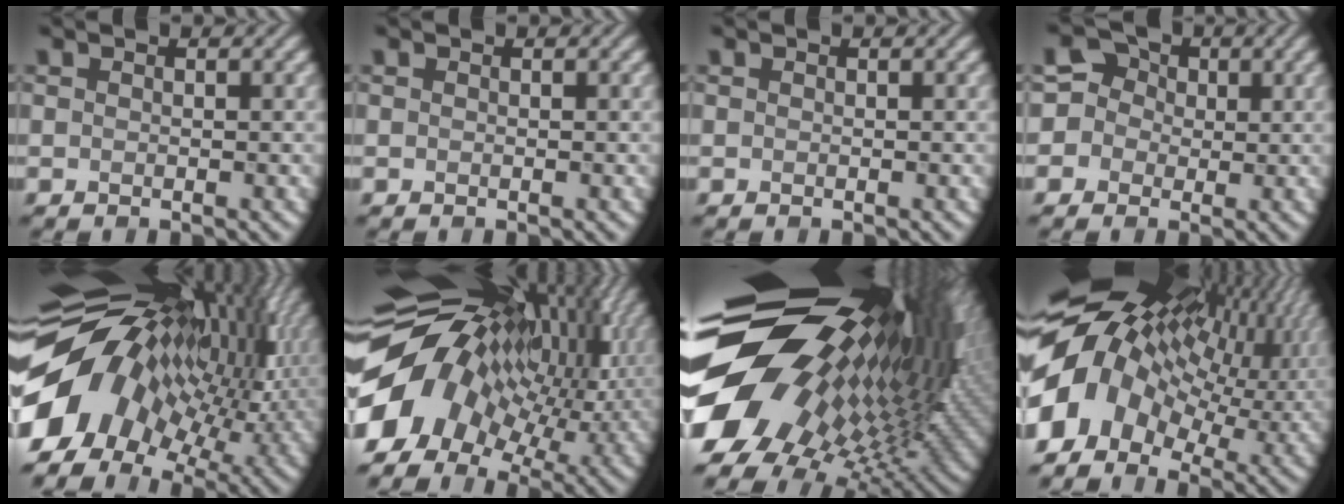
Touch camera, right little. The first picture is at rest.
{"total": 0.0}
{"total": 0.0}
{"total": 4.6, "force": [0.2, 4.5, 1.2], "torque": [-0.013, 0.034, -0.025]}
{"total": 15.1, "force": [-0.2, 10.2, 11.2], "torque": [-0.228, 0.019, -0.009]}
{"total": 13.2, "force": [0.0, 9.4, 9.4], "torque": [-0.190, 0.006, 0.008]}
{"total": 19.2, "force": [3.4, 9.7, 16.2], "torque": [-0.275, 0.001, 0.064]}
{"total": 16.4, "force": [1.3, 11.3, 11.9], "torque": [-0.267, 0.014, 0.022]}